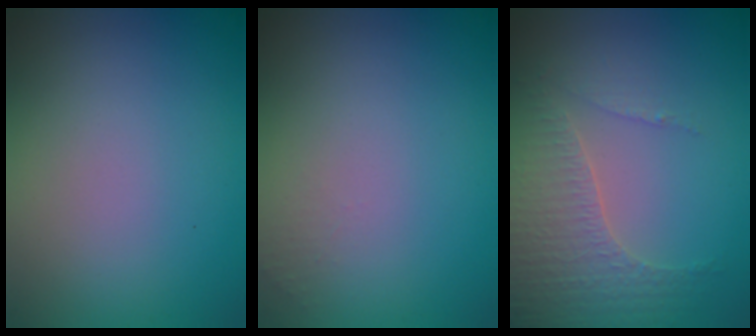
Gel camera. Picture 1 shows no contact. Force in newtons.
{"total": 0.7, "press": 0.7, "slide": 0.1}
{"total": 4.2, "press": 3.0, "slide": 2.8}